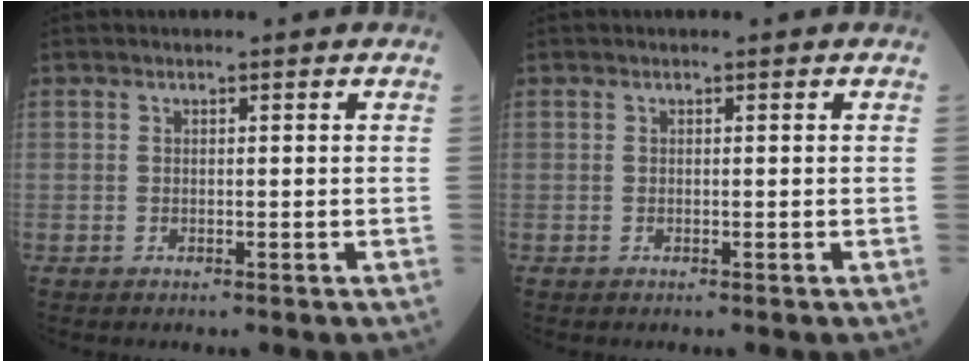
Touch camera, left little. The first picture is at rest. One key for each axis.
{"total": 0.0}